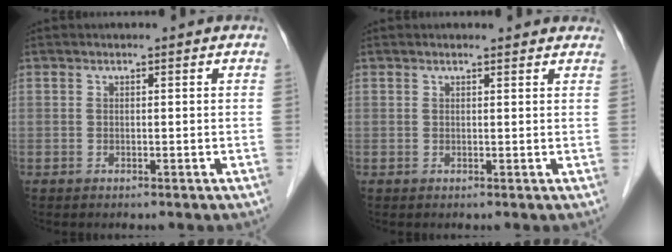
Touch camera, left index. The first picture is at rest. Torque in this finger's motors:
{"motor_torque": [0.26, -0.30, 0.04, -0.01]}